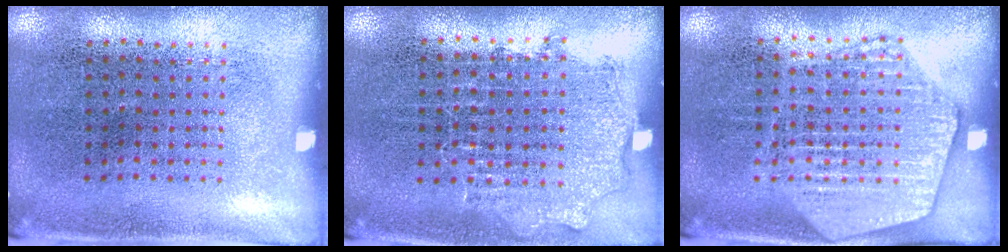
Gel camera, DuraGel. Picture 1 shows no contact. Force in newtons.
{"total": 0.9, "press": 0.9, "slide": 0.2}
{"total": 1.9, "press": 1.8, "slide": 0.5}